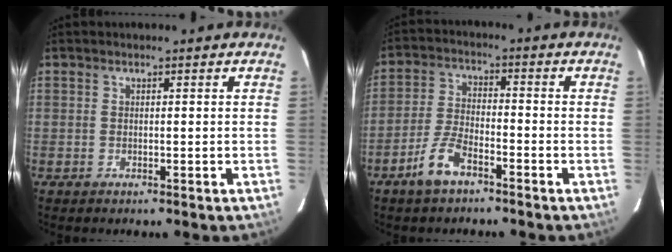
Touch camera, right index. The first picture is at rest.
{"total": 6.2, "force": [-4.1, 2.1, 4.1], "torque": [-0.093, 0.000, -0.081]}